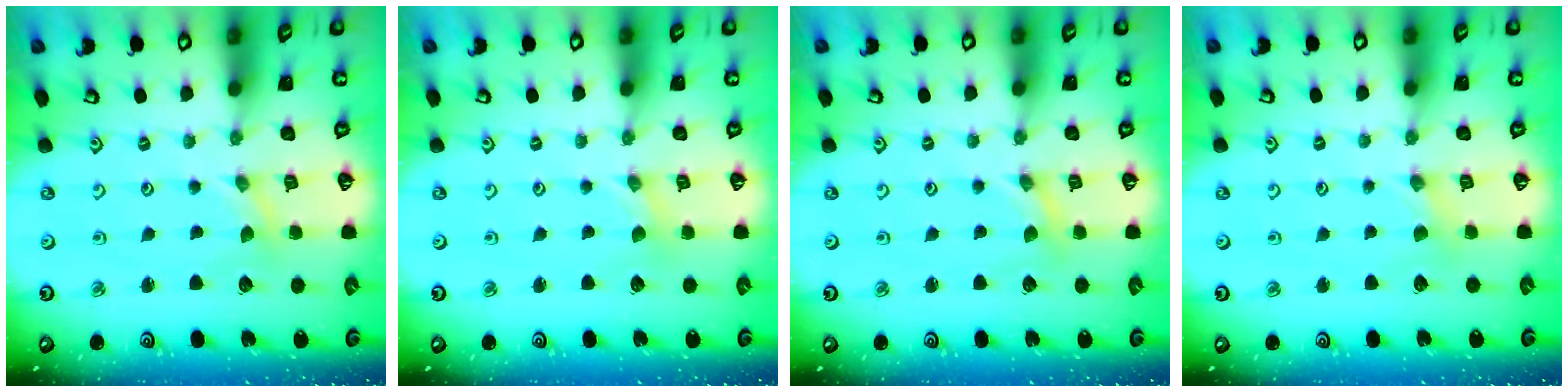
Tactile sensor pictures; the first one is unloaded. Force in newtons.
{"total": 0.0}
{"total": 0.0}
{"total": 1.8, "press": 1.7, "slide": 0.3}